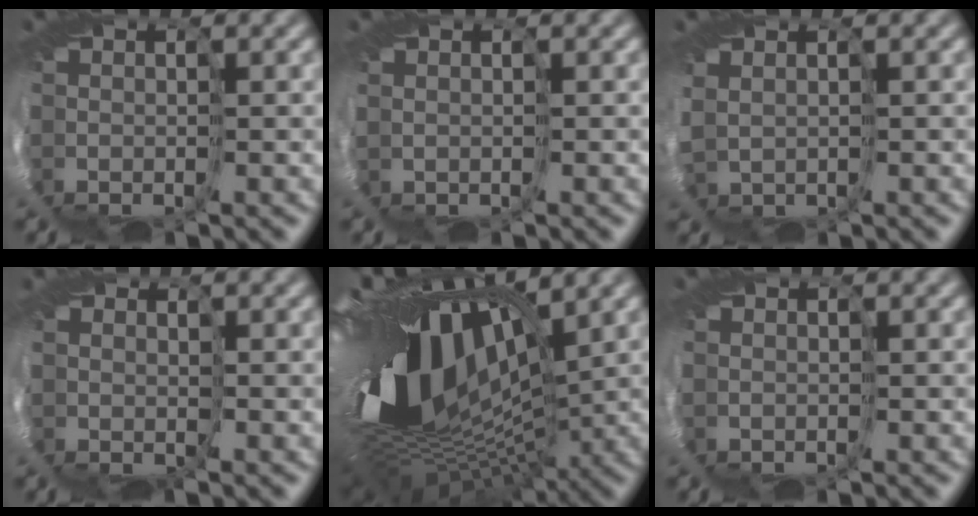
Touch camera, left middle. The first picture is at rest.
{"total": 0.8, "force": [0.5, 0.6, -0.1], "torque": [-0.018, 0.003, 0.019]}
{"total": 2.2, "force": [1.4, 1.5, 0.9], "torque": [-0.054, 0.011, 0.032]}
{"total": 1.1, "force": [0.9, 0.4, -0.6], "torque": [-0.003, 0.002, 0.011]}
{"total": 16.7, "force": [2.6, 8.0, 14.5], "torque": [-0.277, -0.039, 0.046]}
{"total": 0.8, "force": [-0.2, 0.8, -0.1], "torque": [-0.013, -0.003, 0.007]}